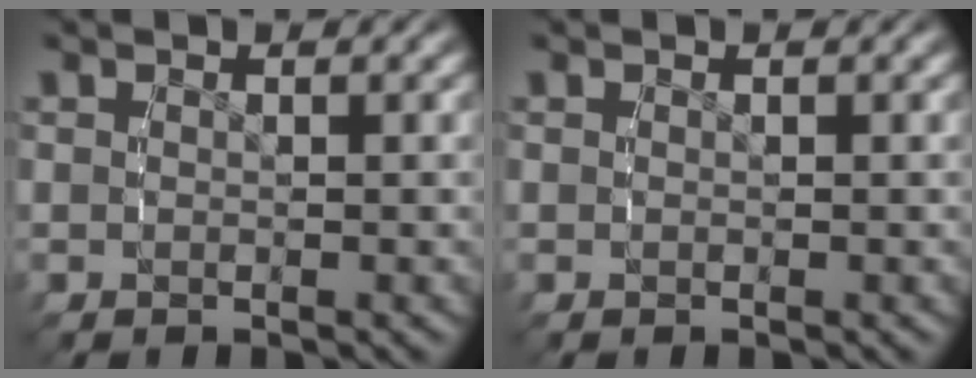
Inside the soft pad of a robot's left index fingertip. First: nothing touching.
{"total": 0.0}